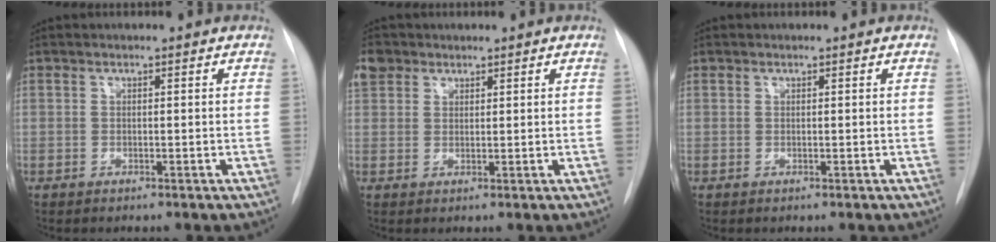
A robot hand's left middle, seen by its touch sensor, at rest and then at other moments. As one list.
[{"total": 4.7, "force": [2.9, 3.5, 1.2], "torque": [-0.029, 0.017, 0.058]}, {"total": 0.0}]